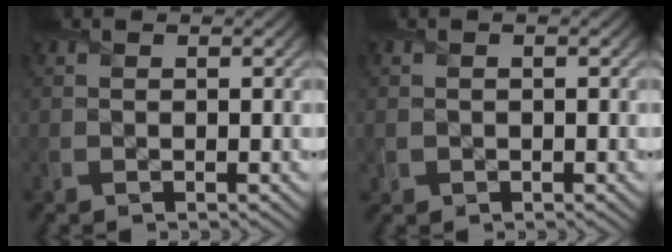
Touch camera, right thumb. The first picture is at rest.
{"total": 0.9, "force": [-0.2, 0.8, 0.5], "torque": [-0.014, -0.004, -0.002]}